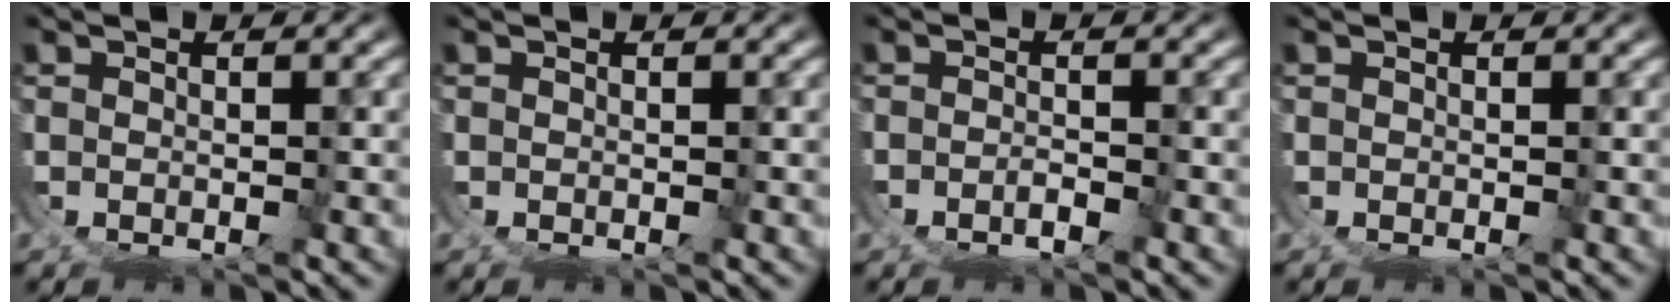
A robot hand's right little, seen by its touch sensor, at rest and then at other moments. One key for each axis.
{"total": 0.0}
{"total": 1.2, "fx": -0.8, "fy": -0.5, "fz": 0.7, "tx": -0.008, "ty": 0.001, "tz": -0.016}
{"total": 0.0}